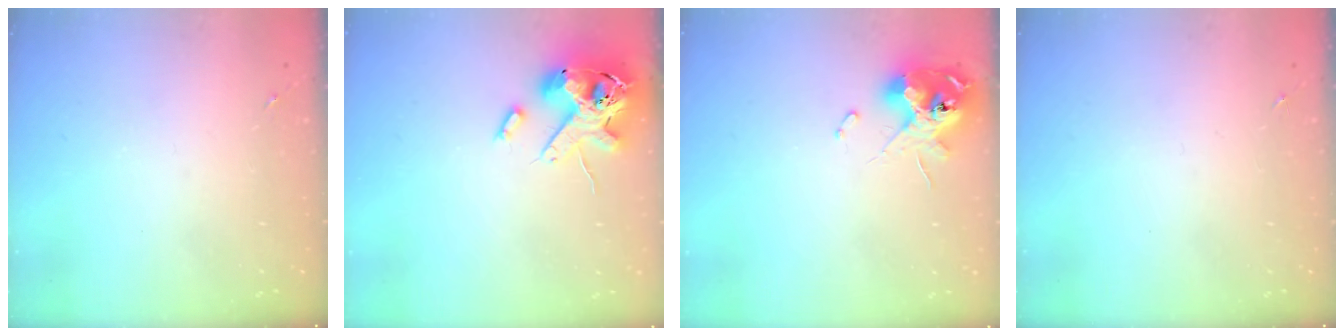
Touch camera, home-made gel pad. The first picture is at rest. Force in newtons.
{"total": 16.4, "press": 16.2, "slide": 2.7}
{"total": 12.4, "press": 12.2, "slide": 1.8}
{"total": 0.0}